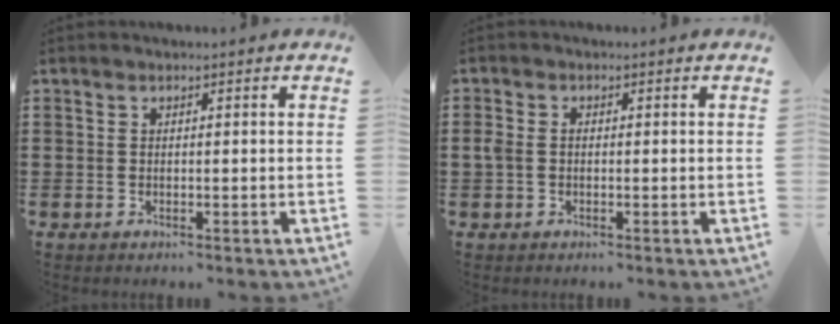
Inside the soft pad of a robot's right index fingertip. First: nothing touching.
{"total": 1.6, "force": [-0.2, 1.2, 1.1], "torque": [-0.029, 0.003, -0.006]}